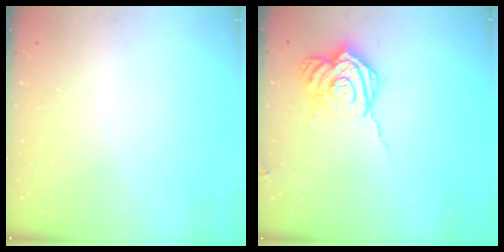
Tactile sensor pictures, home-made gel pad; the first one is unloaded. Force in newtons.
{"total": 13.9, "press": 13.8, "slide": 1.5}